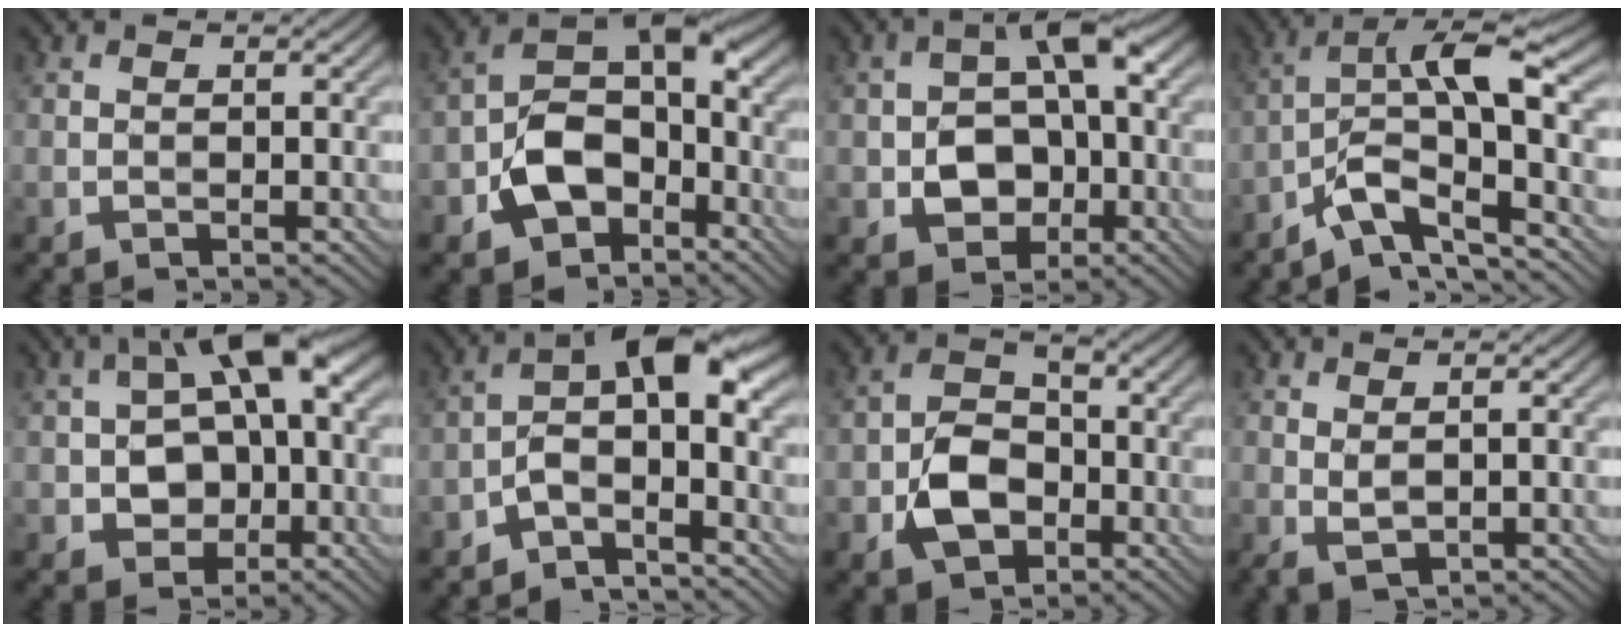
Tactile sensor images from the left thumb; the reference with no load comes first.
{"total": 9.7, "force": [-4.1, 6.2, 6.2], "torque": [-0.103, 0.000, -0.085]}
{"total": 7.8, "force": [-1.6, 5.4, 5.3], "torque": [-0.078, 0.003, -0.035]}
{"total": 9.6, "force": [-3.4, 2.8, 8.5], "torque": [-0.151, 0.009, -0.077]}
{"total": 9.8, "force": [-0.3, 6.4, 7.5], "torque": [-0.109, 0.010, -0.015]}
{"total": 7.1, "force": [-2.8, 2.6, 6.0], "torque": [-0.096, 0.015, -0.066]}
{"total": 6.6, "force": [-2.5, 4.5, 4.1], "torque": [-0.075, -0.002, -0.051]}
{"total": 1.8, "force": [0.8, 0.5, 1.5], "torque": [-0.039, -0.002, 0.018]}